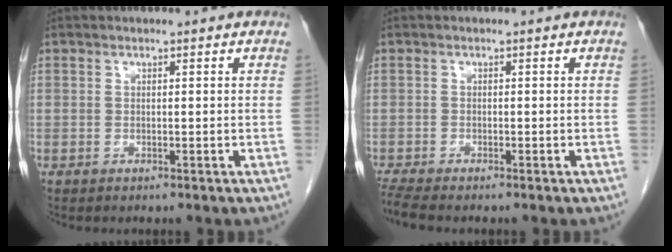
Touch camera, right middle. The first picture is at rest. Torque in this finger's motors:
{"motor_torque": [0.54, -0.52, 0.01, 0.03]}